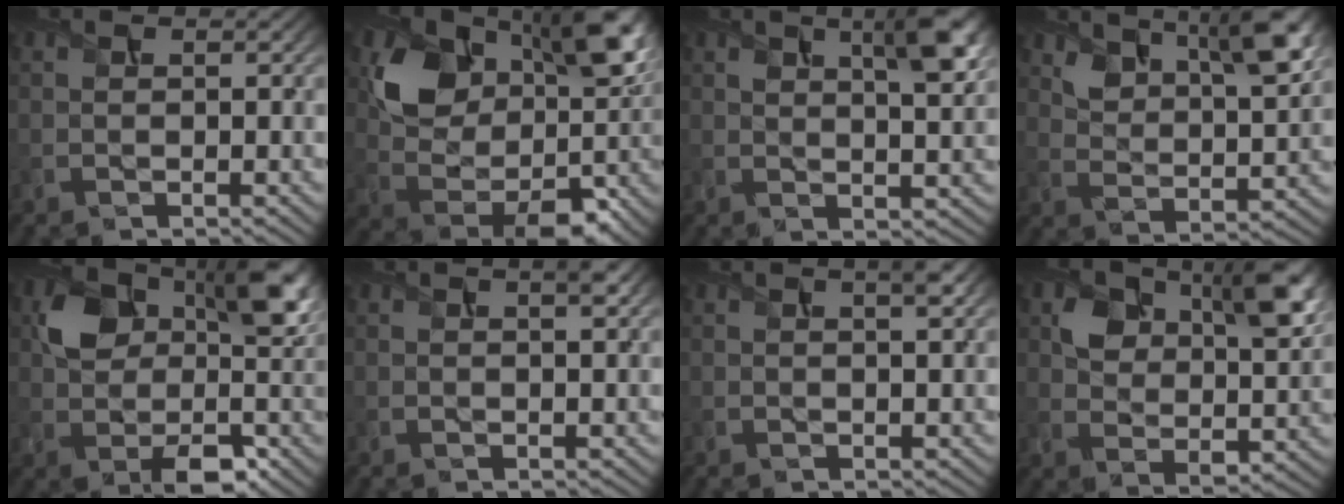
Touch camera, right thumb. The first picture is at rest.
{"total": 12.4, "force": [4.6, 8.4, 7.9], "torque": [-0.135, -0.017, 0.094]}
{"total": 6.1, "force": [2.8, 2.1, 5.1], "torque": [-0.079, -0.001, 0.046]}
{"total": 8.5, "force": [5.2, 3.7, 5.6], "torque": [-0.105, -0.005, 0.100]}
{"total": 10.7, "force": [1.1, 7.1, 7.9], "torque": [-0.141, -0.007, 0.020]}
{"total": 1.5, "force": [0.7, 0.2, 1.3], "torque": [-0.021, 0.002, 0.012]}
{"total": 1.8, "force": [0.9, 0.2, 1.6], "torque": [-0.026, 0.004, 0.014]}
{"total": 8.7, "force": [3.8, 5.4, 5.7], "torque": [-0.096, -0.016, 0.068]}